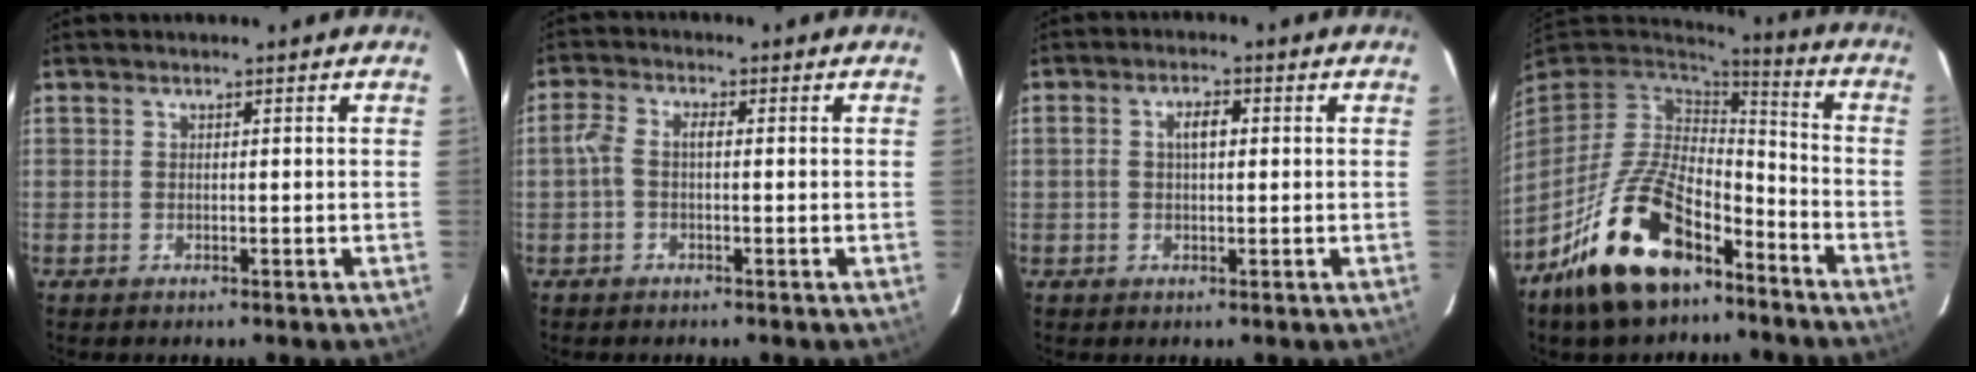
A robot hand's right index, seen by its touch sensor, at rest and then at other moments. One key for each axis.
{"total": 3.4, "fx": -0.4, "fy": 1.7, "fz": 2.9, "tx": -0.061, "ty": 0.010, "tz": -0.010}
{"total": 3.5, "fx": 0.5, "fy": 1.8, "fz": 2.9, "tx": -0.053, "ty": 0.011, "tz": 0.009}
{"total": 20.0, "fx": -12.0, "fy": 10.0, "fz": 12.5, "tx": -0.258, "ty": -0.008, "tz": -0.203}